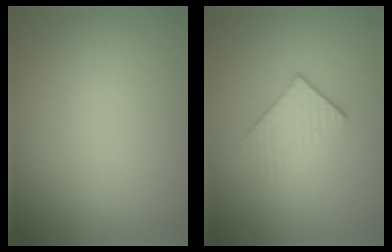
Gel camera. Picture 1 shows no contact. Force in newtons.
{"total": 1.8, "press": 1.4, "slide": 1.1}